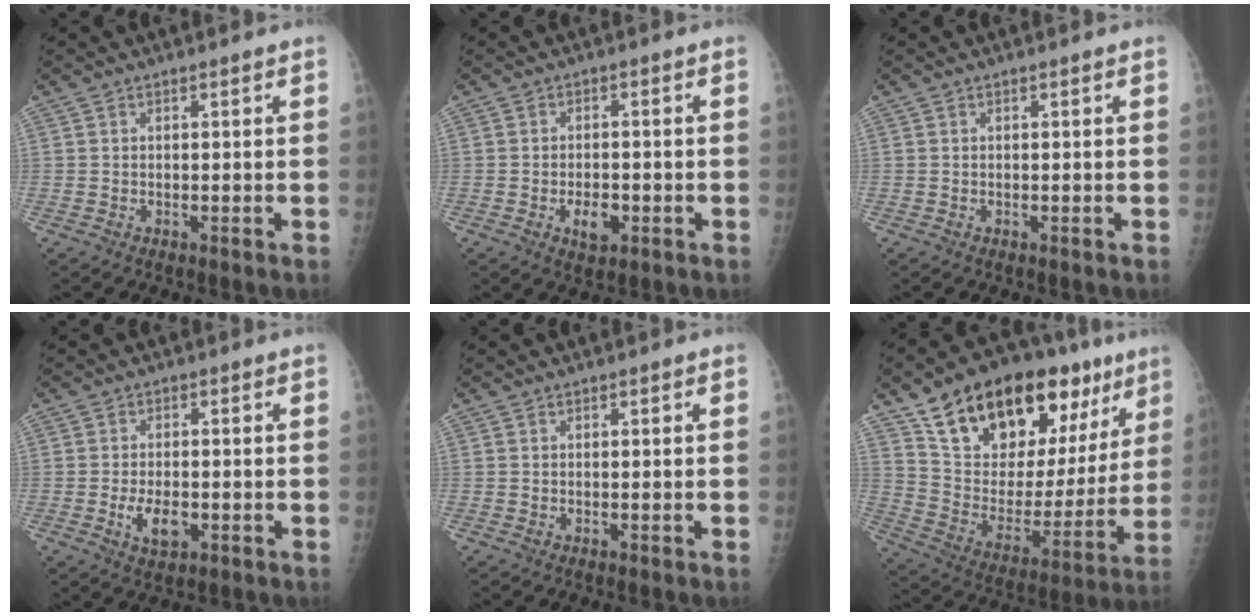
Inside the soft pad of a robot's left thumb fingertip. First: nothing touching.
{"total": 4.3, "force": [-1.5, 2.6, 3.0], "torque": [-0.037, 0.002, -0.020]}
{"total": 0.0}
{"total": 4.9, "force": [-1.4, 2.8, 3.8], "torque": [-0.064, 0.000, -0.020]}
{"total": 0.0}
{"total": 29.3, "force": [16.9, 14.4, 19.2], "torque": [-0.263, -0.024, 0.276]}